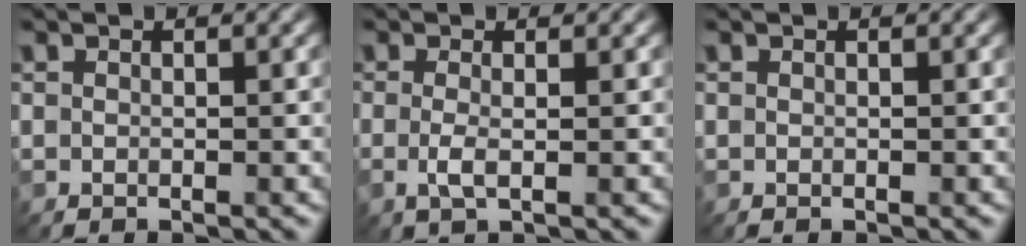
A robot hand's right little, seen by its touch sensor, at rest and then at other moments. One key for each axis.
{"total": 1.8, "fx": -0.2, "fy": 0.4, "fz": 1.7, "tx": -0.038, "ty": -0.004, "tz": -0.007}
{"total": 0.0}